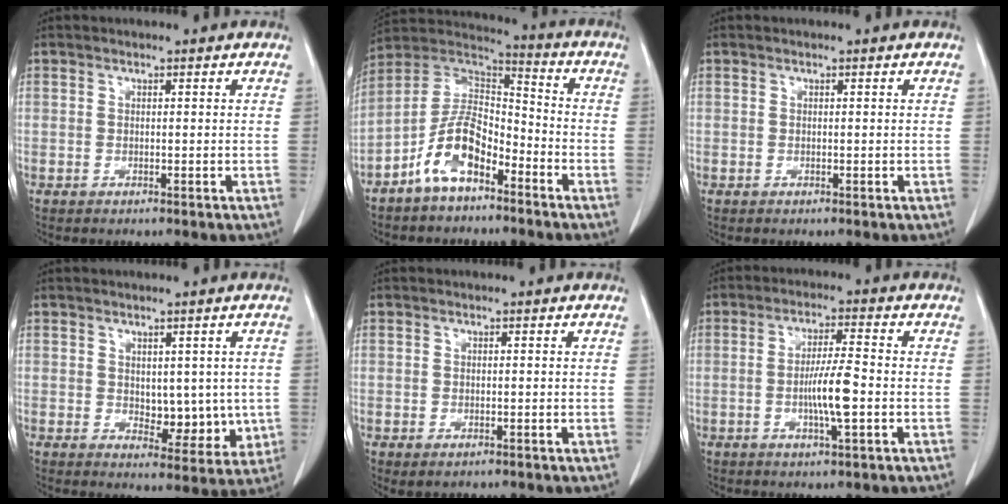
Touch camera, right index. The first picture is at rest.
{"total": 10.6, "force": [-5.9, 4.9, 7.3], "torque": [-0.147, 0.025, -0.116]}
{"total": 0.0}
{"total": 6.8, "force": [0.1, 4.0, 5.6], "torque": [-0.054, -0.007, 0.015]}
{"total": 1.5, "force": [-0.6, 0.7, 1.1], "torque": [-0.018, -0.003, -0.002]}
{"total": 6.4, "force": [-1.3, 0.3, 6.3], "torque": [-0.118, -0.004, -0.025]}